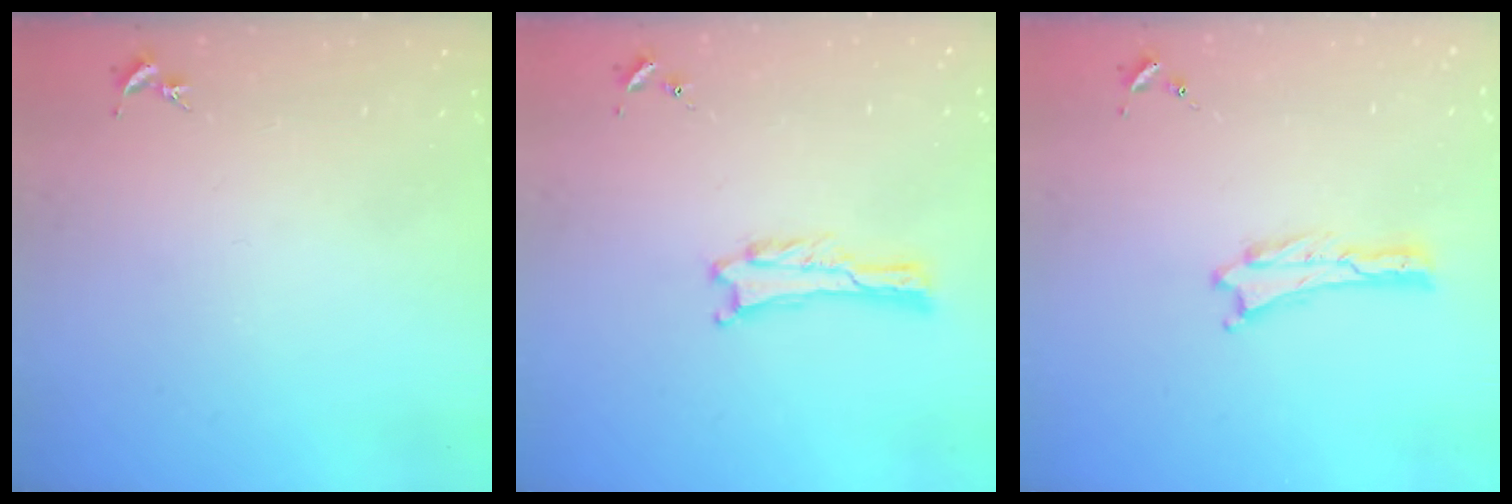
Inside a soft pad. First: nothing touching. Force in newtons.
{"total": 0.5, "press": 0.5, "slide": 0.1}
{"total": 0.0}